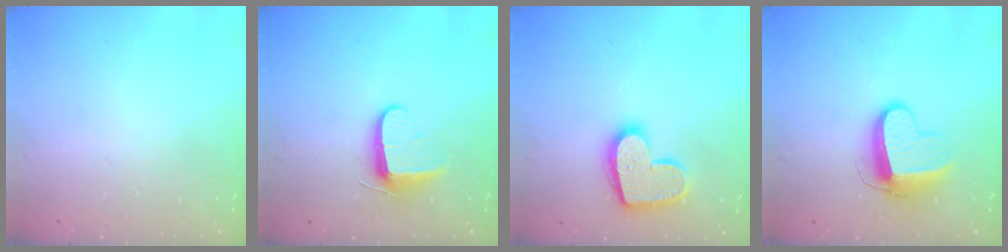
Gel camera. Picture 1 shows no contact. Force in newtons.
{"total": 8.7, "press": 8.6, "slide": 1.4}
{"total": 14.5, "press": 14.5, "slide": 0.7}
{"total": 10.5, "press": 10.5, "slide": 0.8}